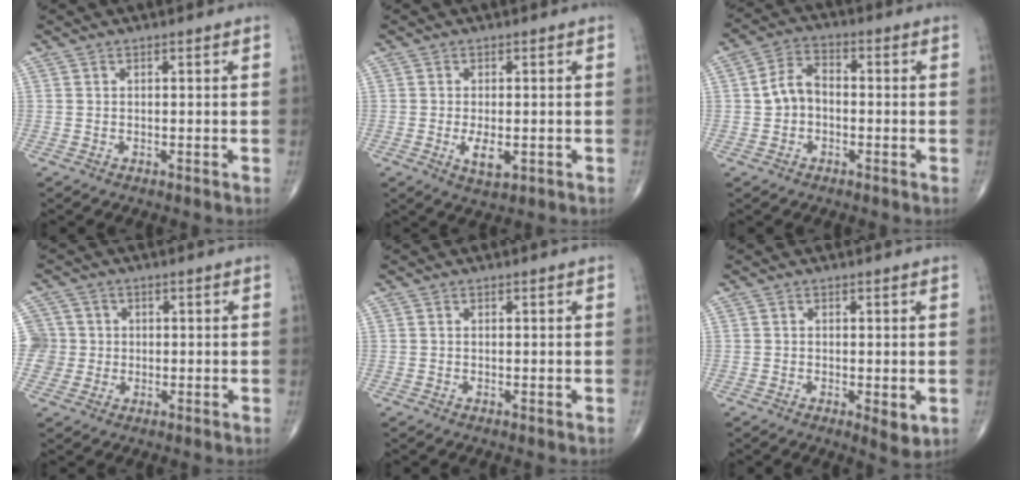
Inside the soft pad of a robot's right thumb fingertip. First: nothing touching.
{"total": 4.2, "force": [-1.0, 1.9, 3.6], "torque": [-0.063, -0.007, -0.014]}
{"total": 6.1, "force": [-0.7, 4.4, 4.1], "torque": [-0.066, 0.025, -0.025]}
{"total": 5.6, "force": [0.0, 5.6, 0.1], "torque": [0.026, 0.014, -0.005]}
{"total": 0.0}
{"total": 3.6, "force": [-0.8, 1.4, 3.3], "torque": [-0.048, -0.011, -0.013]}